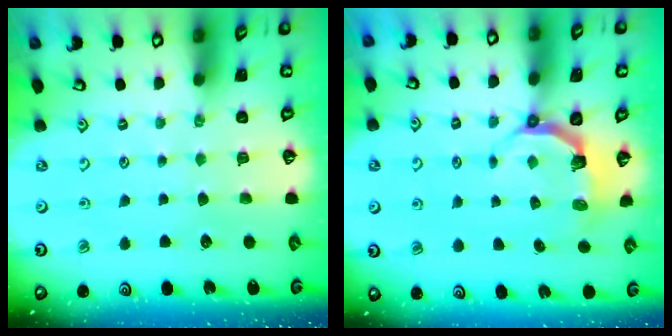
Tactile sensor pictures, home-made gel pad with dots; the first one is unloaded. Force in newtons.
{"total": 5.1, "press": 3.6, "slide": 3.6}